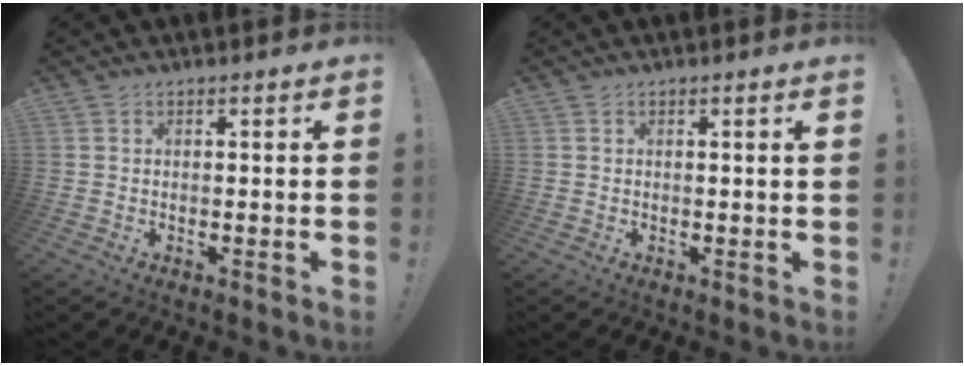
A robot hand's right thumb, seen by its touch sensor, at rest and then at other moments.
{"total": 1.0, "force": [0.5, -0.2, 0.8], "torque": [-0.015, 0.000, 0.006]}